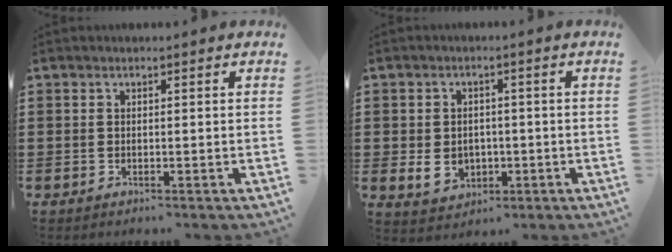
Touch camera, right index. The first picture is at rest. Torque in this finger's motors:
{"motor_torque": [1.07, 1.06, 0.22, 0.07]}